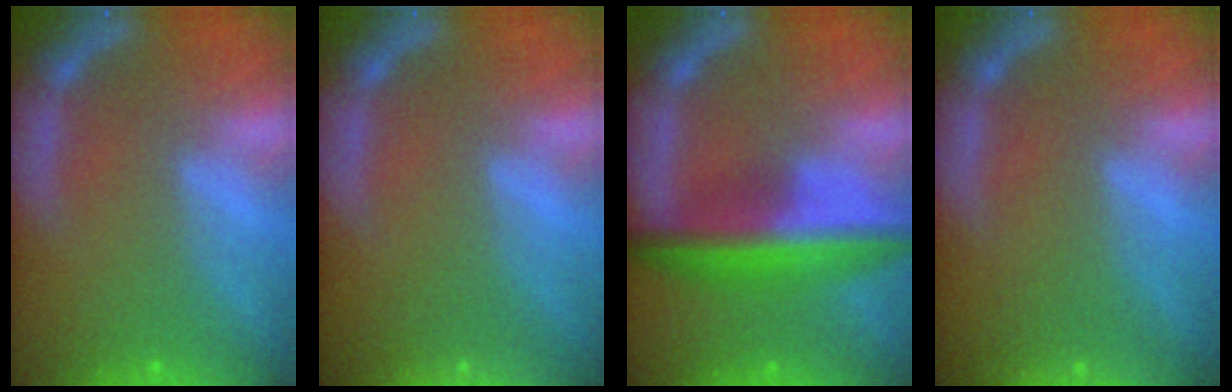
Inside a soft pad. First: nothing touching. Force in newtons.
{"total": 2.9}
{"total": 8.0}
{"total": 1.9}